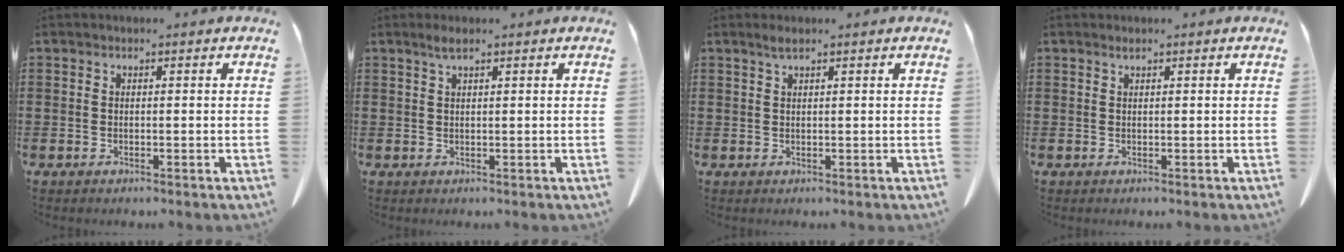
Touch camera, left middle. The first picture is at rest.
{"total": 1.6, "force": [1.0, 0.1, 1.2], "torque": [-0.026, 0.000, 0.018]}
{"total": 1.3, "force": [0.8, 0.0, 0.9], "torque": [-0.020, 0.000, 0.016]}
{"total": 0.6, "force": [0.4, 0.1, 0.4], "torque": [-0.009, -0.001, 0.008]}